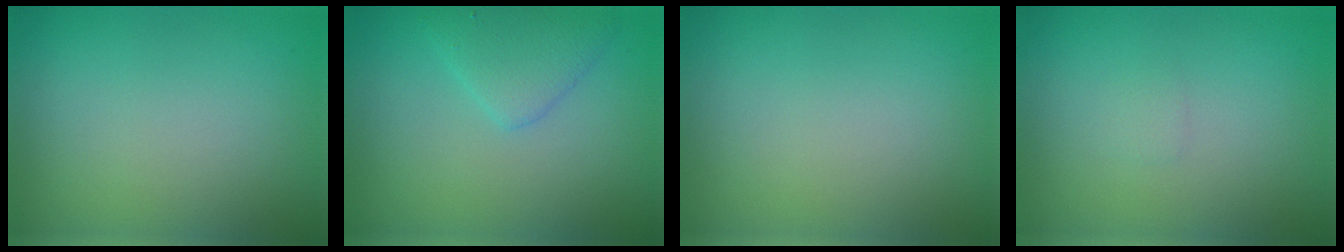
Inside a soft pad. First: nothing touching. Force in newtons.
{"total": 2.7, "press": 2.7, "slide": 0.2}
{"total": 0.0}
{"total": 0.6, "press": 0.6, "slide": 0.0}